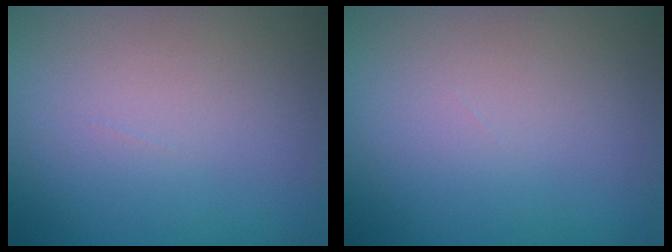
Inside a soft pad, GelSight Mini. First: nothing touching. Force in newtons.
{"total": 0.0}